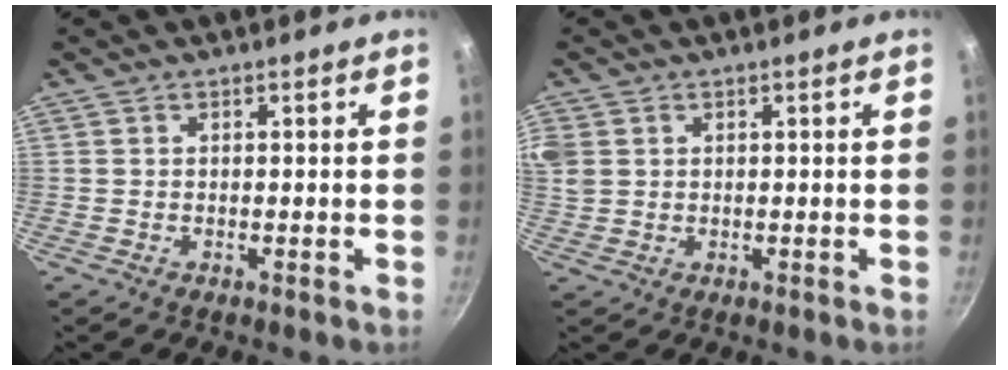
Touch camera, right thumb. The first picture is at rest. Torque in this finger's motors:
{"motor_torque": [-0.02, 0.05, 0.44, -0.04, 0.06]}